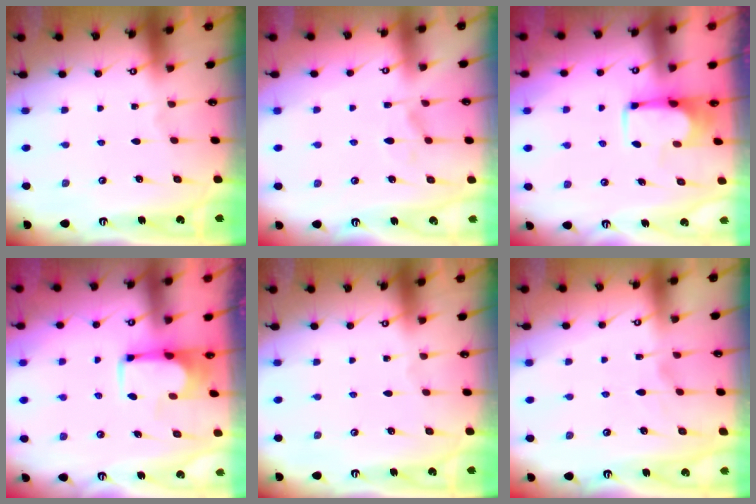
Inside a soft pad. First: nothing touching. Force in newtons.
{"total": 1.0, "press": 0.2, "slide": 0.9}
{"total": 3.5, "press": 3.5, "slide": 0.2}
{"total": 3.3, "press": 3.3, "slide": 0.4}
{"total": 0.0}
{"total": 0.9, "press": 0.1, "slide": 0.9}